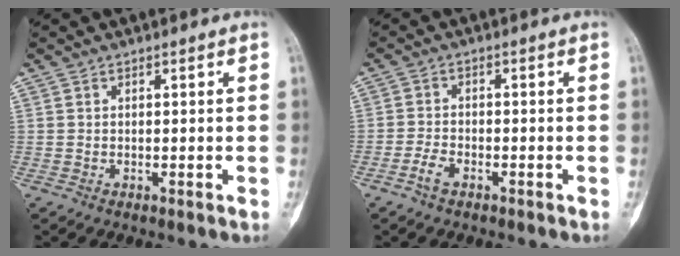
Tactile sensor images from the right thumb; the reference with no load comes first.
{"total": 2.9, "force": [-1.9, 1.3, 1.7], "torque": [-0.037, 0.010, -0.038]}